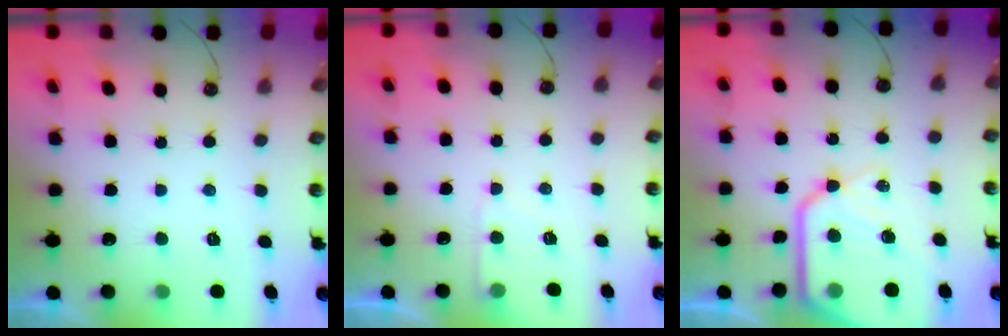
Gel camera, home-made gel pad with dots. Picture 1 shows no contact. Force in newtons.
{"total": 5.0, "press": 4.9, "slide": 0.7}
{"total": 17.9, "press": 17.8, "slide": 1.8}